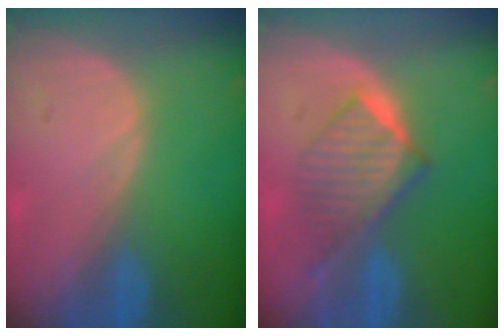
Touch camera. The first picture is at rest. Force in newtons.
{"total": 6.5, "press": 6.2, "slide": 2.1}